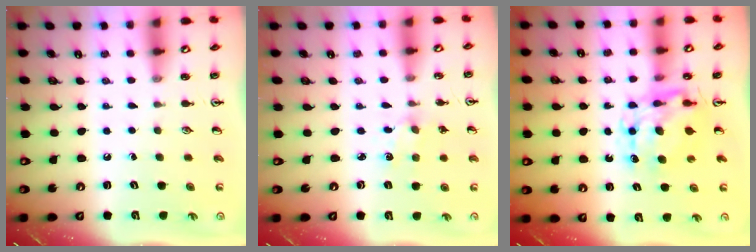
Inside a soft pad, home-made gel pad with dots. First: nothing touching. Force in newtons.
{"total": 2.7, "press": 2.7, "slide": 0.3}
{"total": 9.1, "press": 9.0, "slide": 0.8}